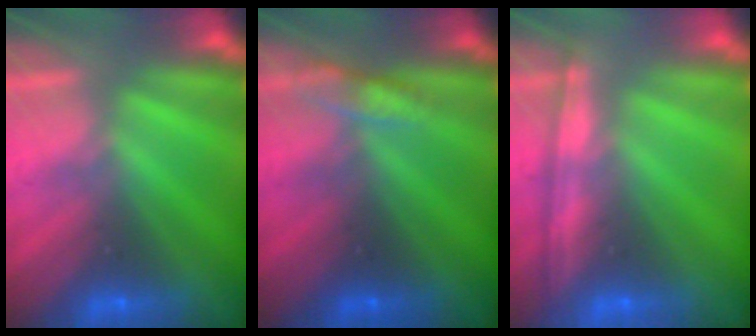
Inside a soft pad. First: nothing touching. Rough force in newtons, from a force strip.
{"total": 2.7}
{"total": 1.2}